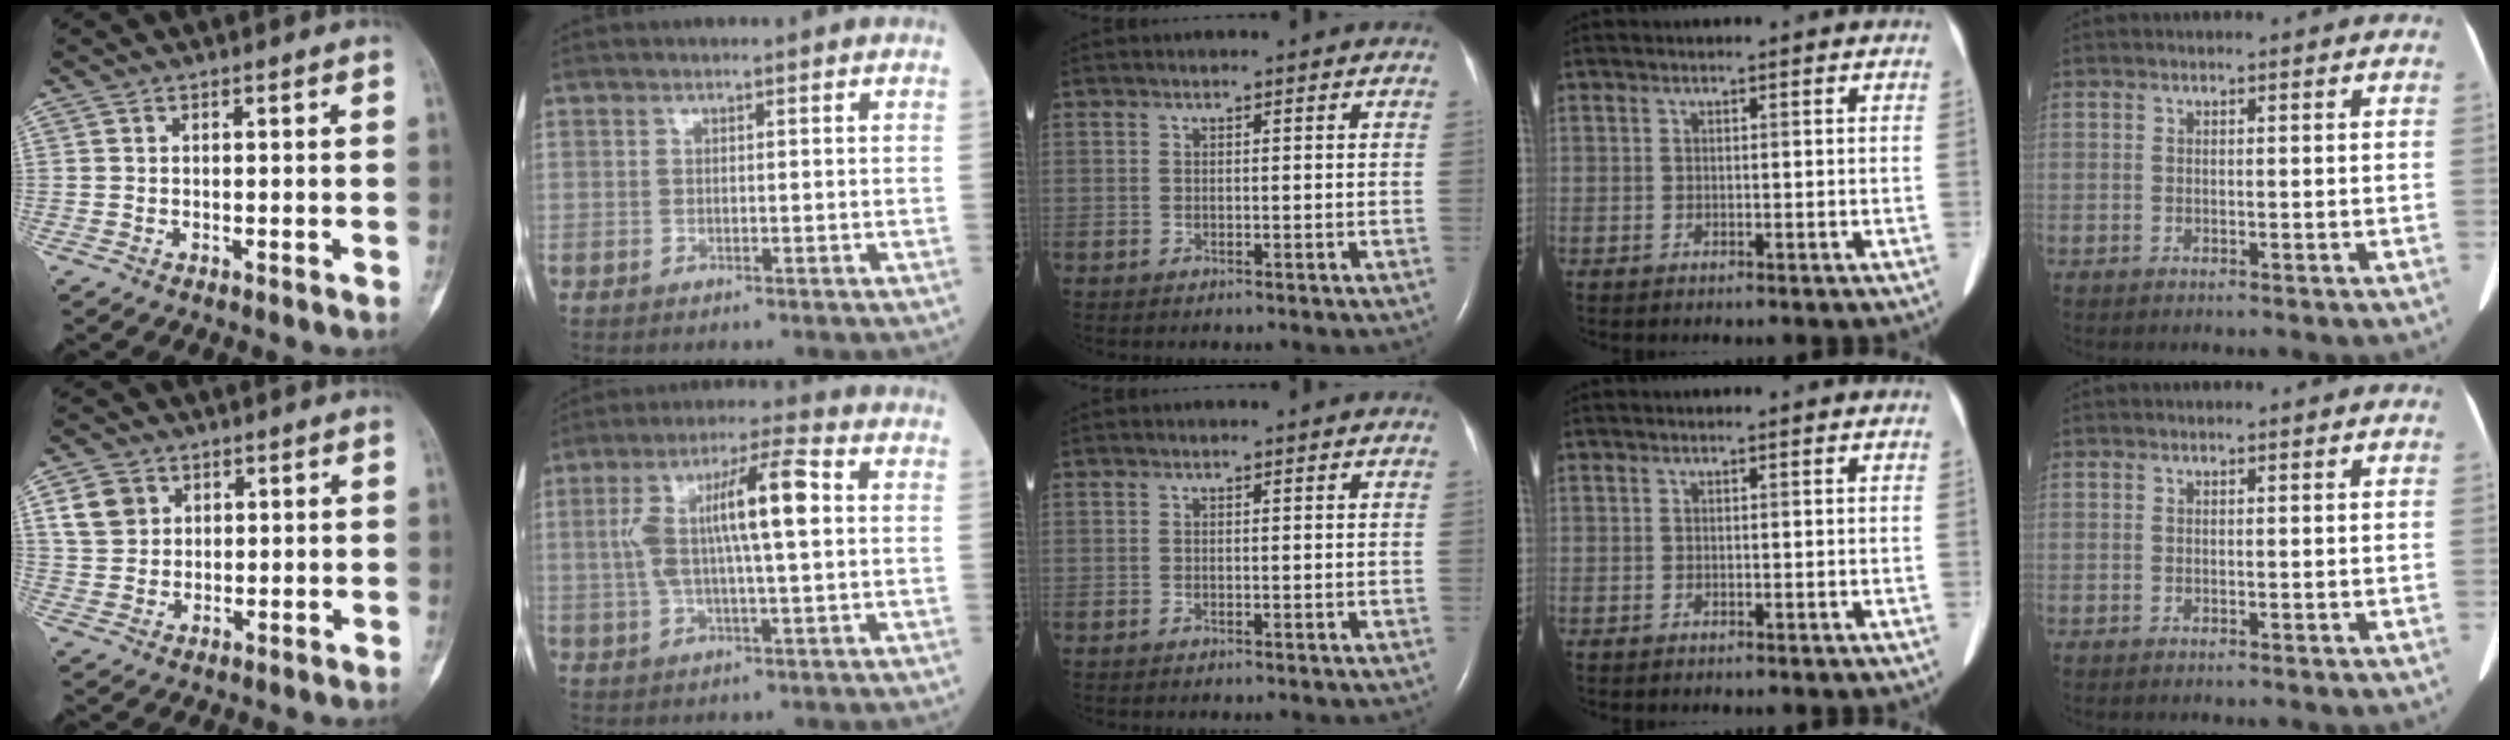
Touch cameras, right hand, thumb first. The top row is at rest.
{"thumb": {"total": 6.3, "force": [2.4, 5.3, 2.5], "torque": [-0.027, -0.005, 0.050]}, "index": {"total": 12.4, "force": [1.6, 1.9, 12.1], "torque": [-0.226, 0.027, 0.024]}}